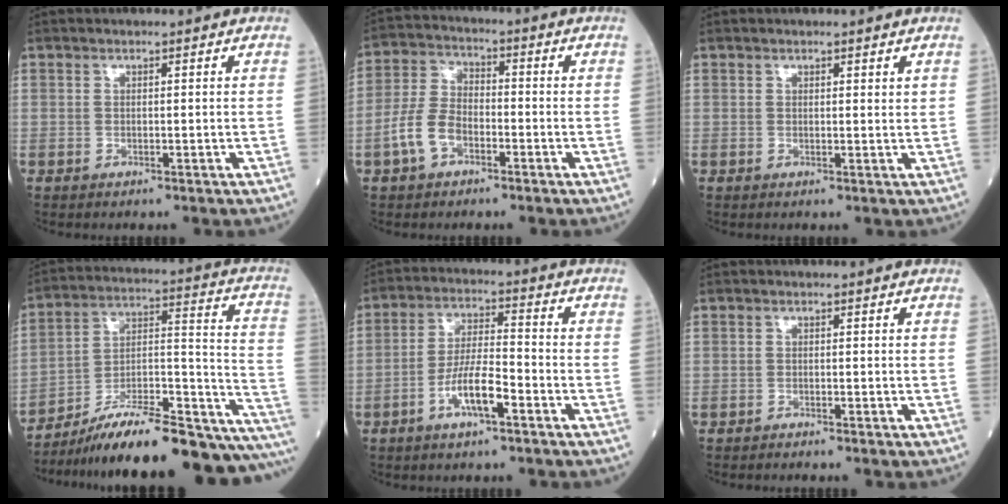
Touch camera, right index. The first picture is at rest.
{"total": 6.9, "force": [-3.1, 4.0, 4.7], "torque": [-0.113, 0.014, -0.067]}
{"total": 1.0, "force": [0.8, 0.3, 0.4], "torque": [-0.007, -0.003, 0.012]}
{"total": 26.0, "force": [-21.3, 3.9, 14.4], "torque": [-0.142, 0.037, -0.318]}
{"total": 7.3, "force": [-3.6, 1.3, 6.3], "torque": [-0.122, 0.005, -0.068]}
{"total": 1.1, "force": [-1.1, -0.1, 0.3], "torque": [-0.005, 0.001, -0.017]}